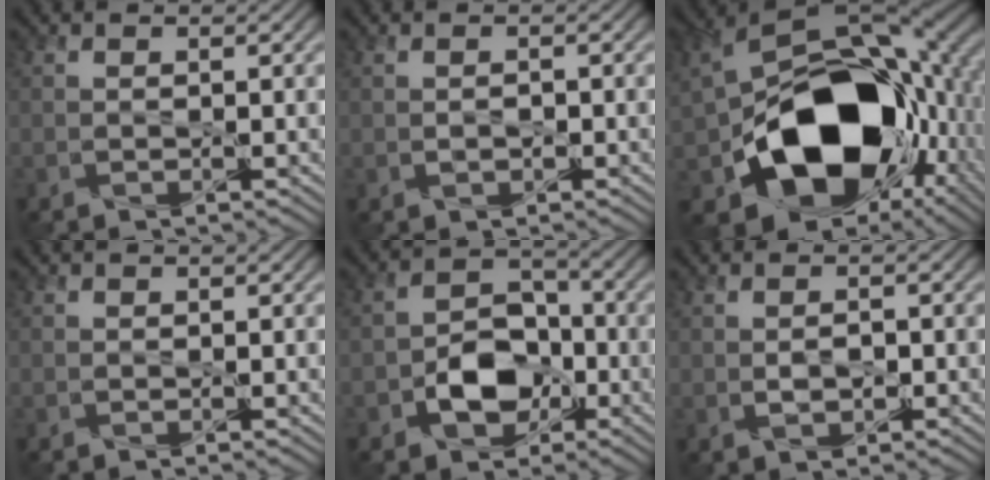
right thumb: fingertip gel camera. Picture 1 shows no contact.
{"total": 0.9, "force": [-0.4, 0.6, 0.5], "torque": [-0.017, -0.004, -0.004]}
{"total": 19.3, "force": [-3.5, 13.6, 13.2], "torque": [-0.228, -0.037, -0.043]}
{"total": 0.0}
{"total": 7.2, "force": [-2.7, 5.0, 4.5], "torque": [-0.076, 0.000, -0.049]}
{"total": 1.6, "force": [-0.4, 1.0, 1.2], "torque": [-0.031, -0.003, -0.004]}